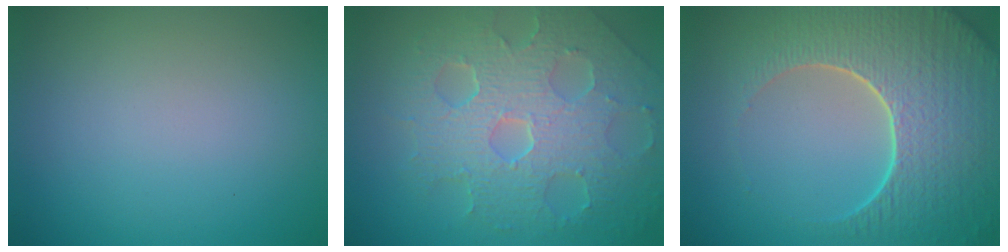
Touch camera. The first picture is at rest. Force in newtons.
{"total": 8.3, "press": 5.7, "slide": 6.0}
{"total": 8.8, "press": 6.3, "slide": 6.2}